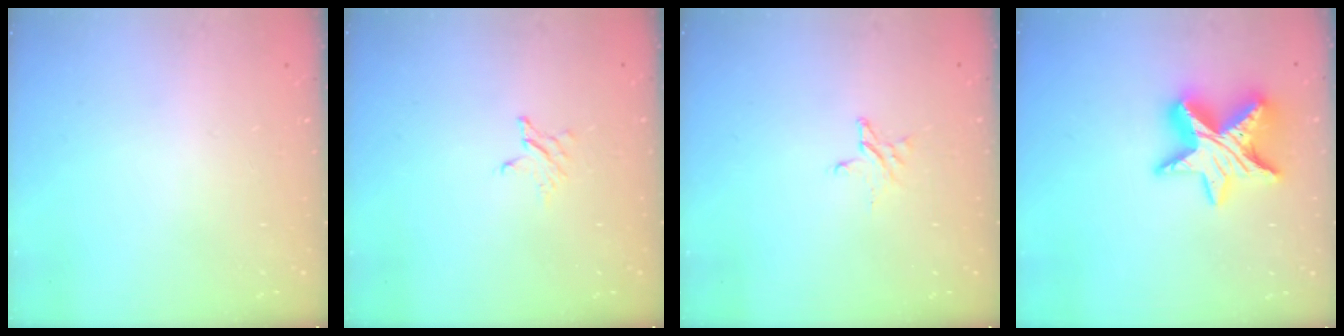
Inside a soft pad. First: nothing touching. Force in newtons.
{"total": 2.5, "press": 2.5, "slide": 0.3}
{"total": 3.6, "press": 3.6, "slide": 0.4}
{"total": 14.7, "press": 14.6, "slide": 1.2}